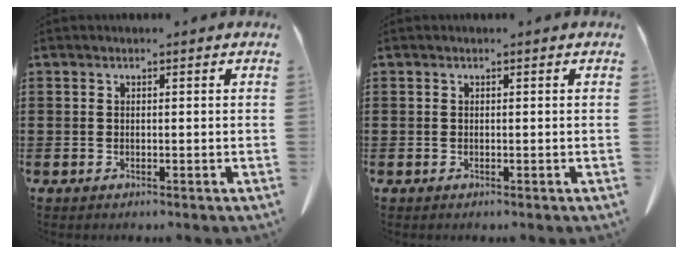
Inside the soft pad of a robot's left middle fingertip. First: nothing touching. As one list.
[{"total": 0.0}]